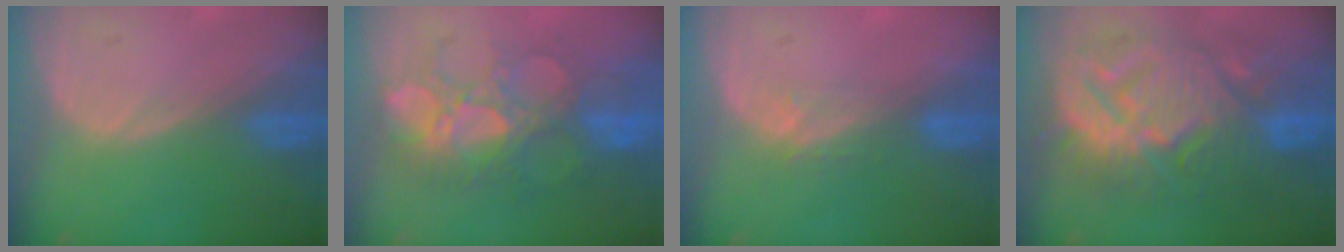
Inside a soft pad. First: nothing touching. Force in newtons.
{"total": 9.7, "press": 9.3, "slide": 2.6}
{"total": 2.8, "press": 2.1, "slide": 1.7}
{"total": 13.9, "press": 13.8, "slide": 1.3}